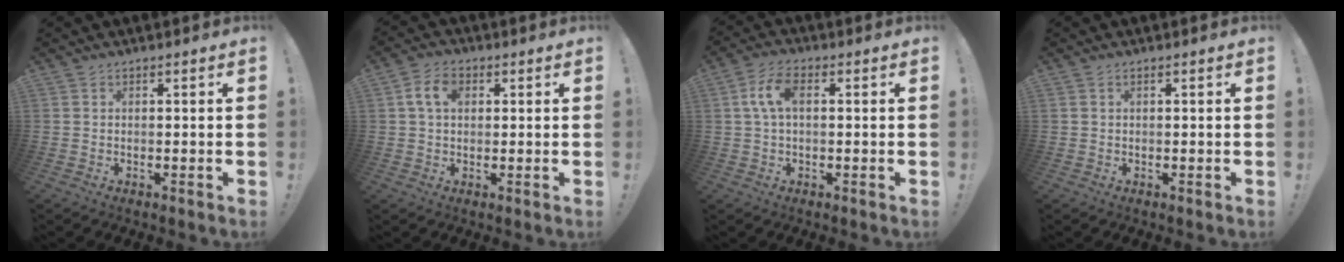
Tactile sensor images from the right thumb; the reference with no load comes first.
{"total": 7.3, "force": [1.8, 4.9, 5.0], "torque": [-0.094, 0.009, 0.033]}
{"total": 7.6, "force": [1.2, 4.2, 6.2], "torque": [-0.123, 0.009, 0.021]}
{"total": 0.5, "force": [0.2, 0.3, 0.4], "torque": [-0.012, 0.003, 0.006]}